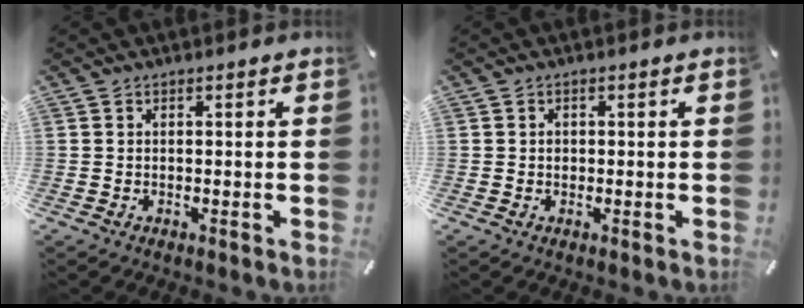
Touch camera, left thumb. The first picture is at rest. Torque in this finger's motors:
{"motor_torque": [0.12, 0.08, 0.02, -0.14, 0.03]}